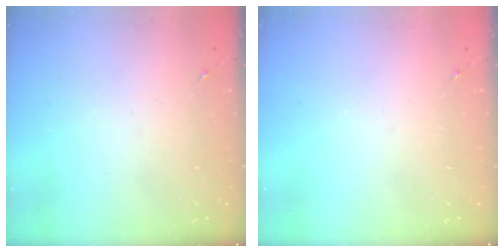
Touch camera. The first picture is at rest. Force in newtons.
{"total": 0.0}